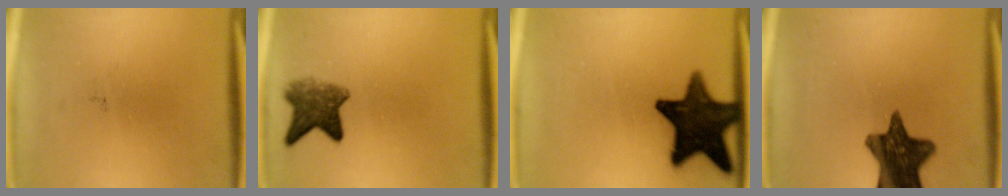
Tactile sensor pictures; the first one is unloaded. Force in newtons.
{"total": 5.7}
{"total": 15.8}
{"total": 12.6}